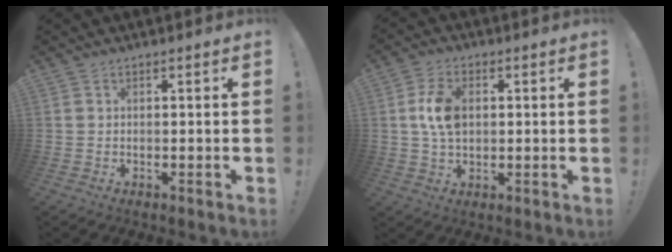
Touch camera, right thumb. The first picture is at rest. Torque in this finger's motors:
{"motor_torque": [0.13, 0.04, 0.77, -0.12, 0.00]}